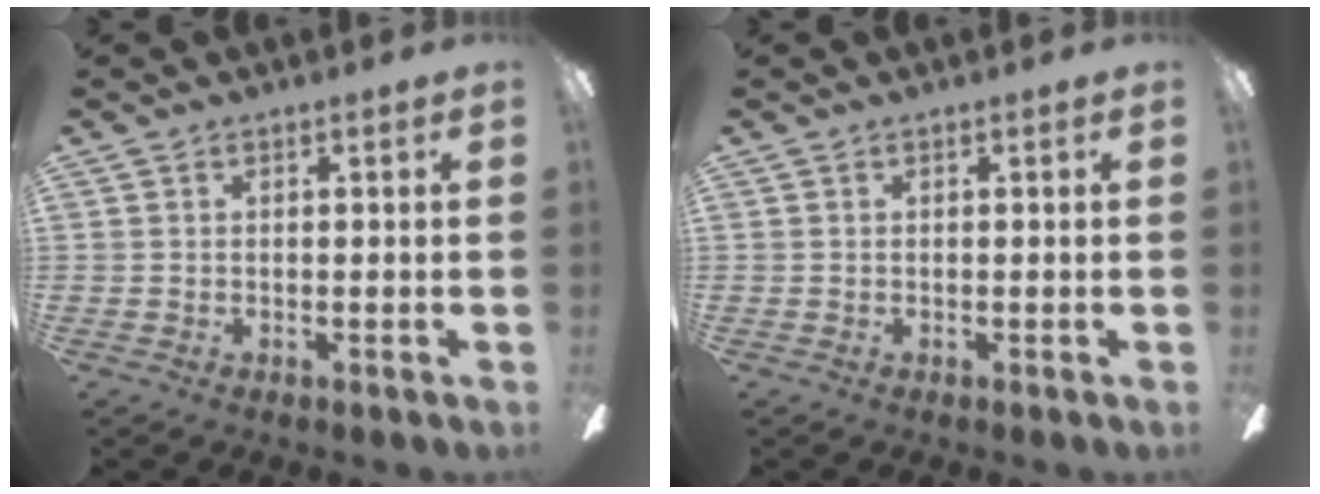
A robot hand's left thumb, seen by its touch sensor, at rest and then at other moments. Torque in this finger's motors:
{"motor_torque": [0.00, 0.00, 0.00, 0.00, 0.00]}